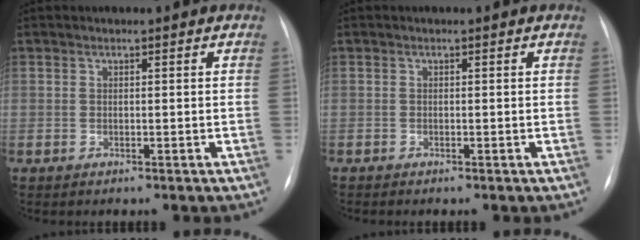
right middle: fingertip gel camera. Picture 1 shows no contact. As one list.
[{"total": 0.0}]